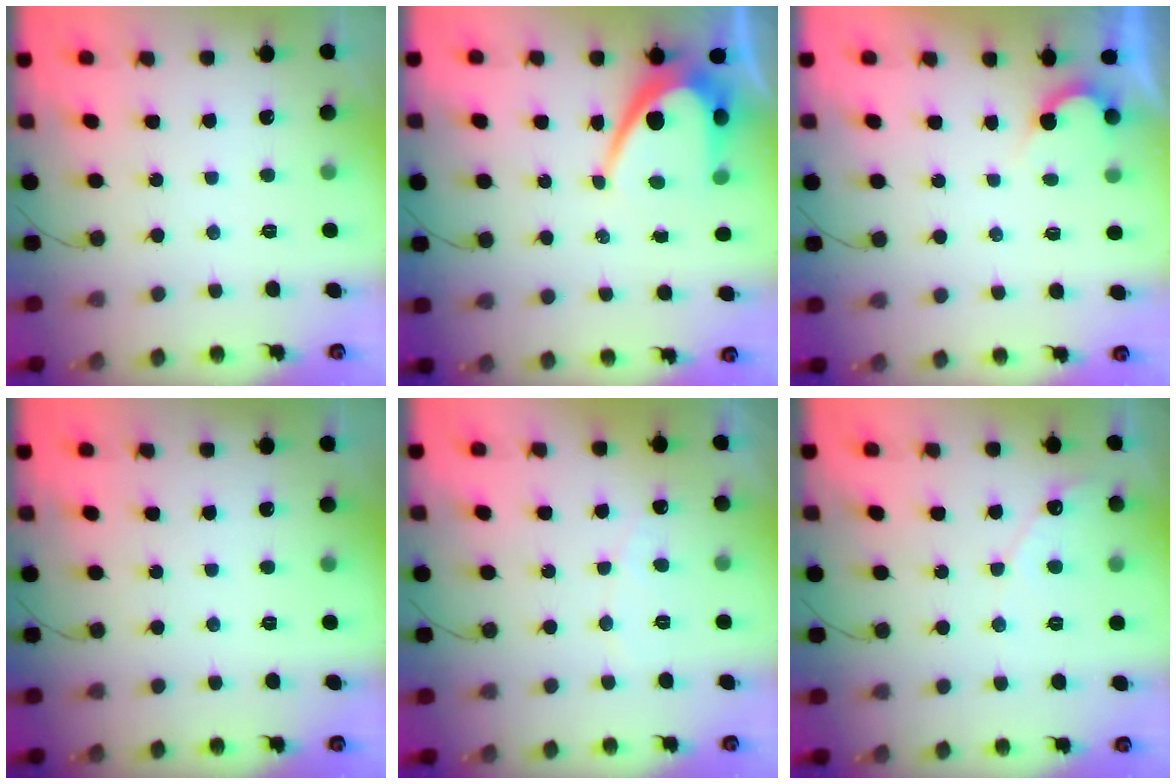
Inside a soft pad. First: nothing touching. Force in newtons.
{"total": 10.1, "press": 10.1, "slide": 0.8}
{"total": 2.3, "press": 2.3, "slide": 0.1}
{"total": 0.0}
{"total": 2.8, "press": 2.8, "slide": 0.2}
{"total": 4.0, "press": 4.0, "slide": 0.3}